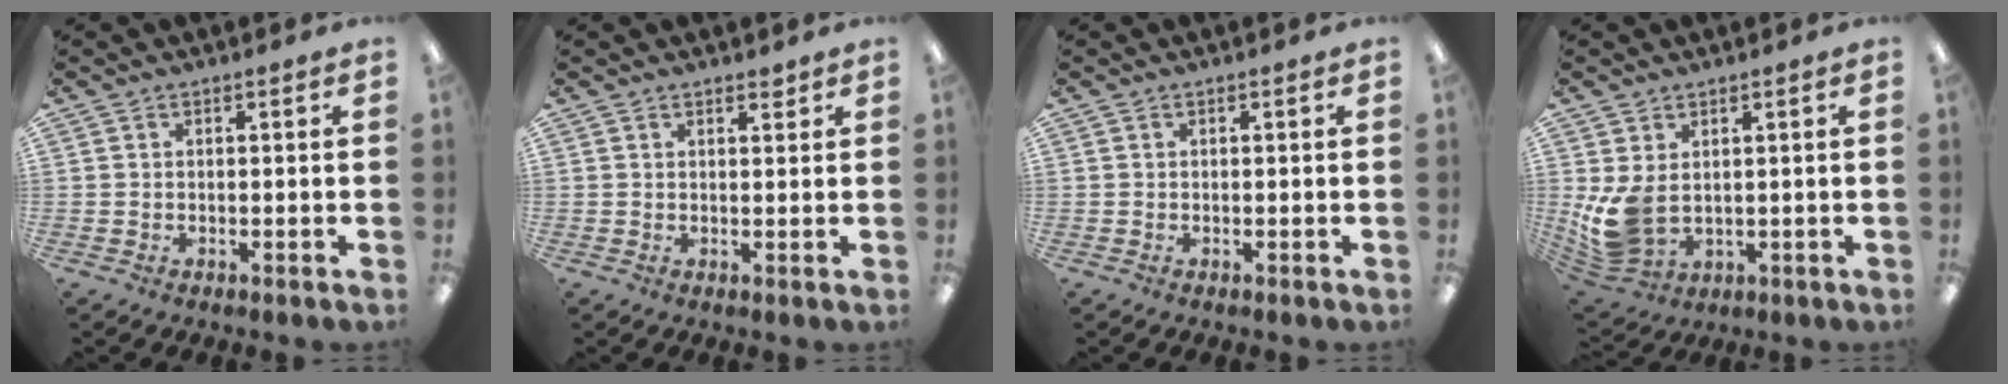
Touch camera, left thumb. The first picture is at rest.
{"total": 1.5, "force": [1.4, 0.4, 0.4], "torque": [-0.001, -0.004, 0.023]}
{"total": 0.0}
{"total": 9.0, "force": [1.2, 6.0, 6.6], "torque": [-0.152, -0.014, 0.027]}